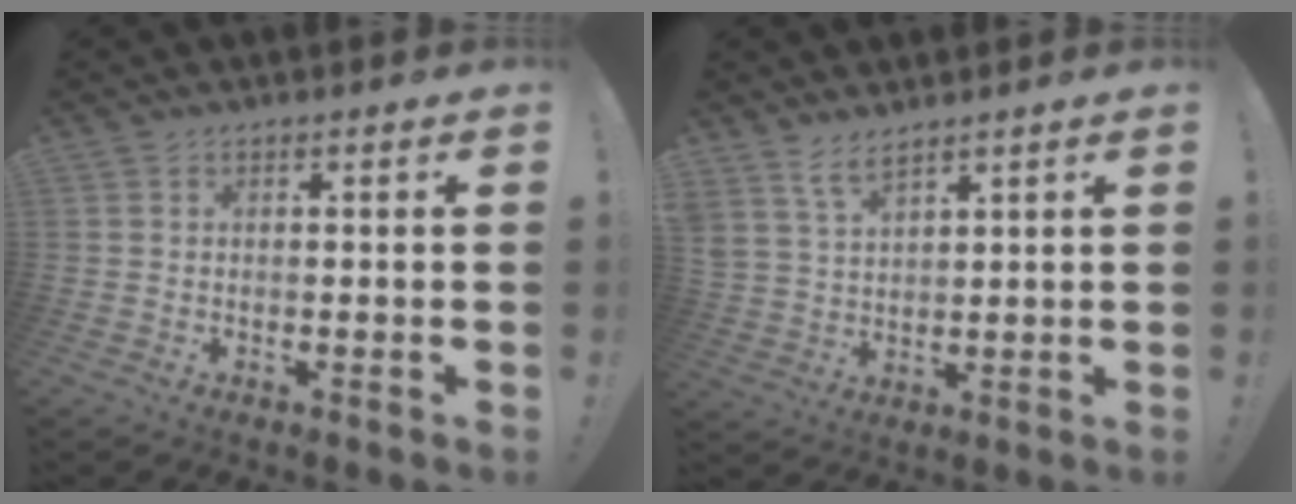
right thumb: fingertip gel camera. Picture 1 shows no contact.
{"total": 5.4, "force": [4.6, 1.7, 2.4], "torque": [-0.043, -0.029, 0.085]}